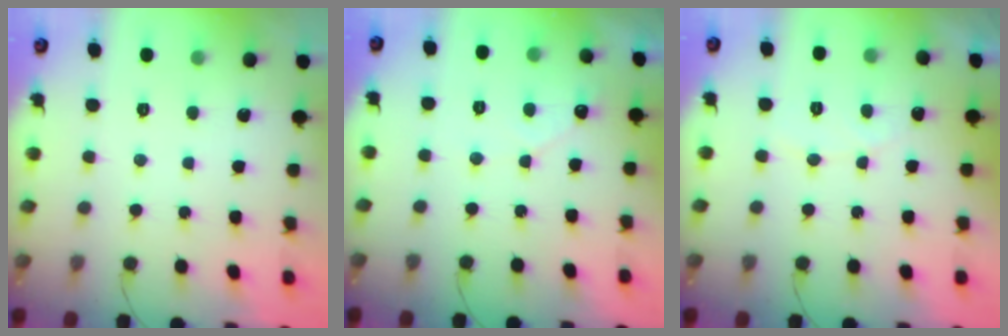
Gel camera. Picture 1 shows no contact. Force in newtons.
{"total": 3.0, "press": 3.0, "slide": 0.1}
{"total": 4.8, "press": 4.8, "slide": 0.4}